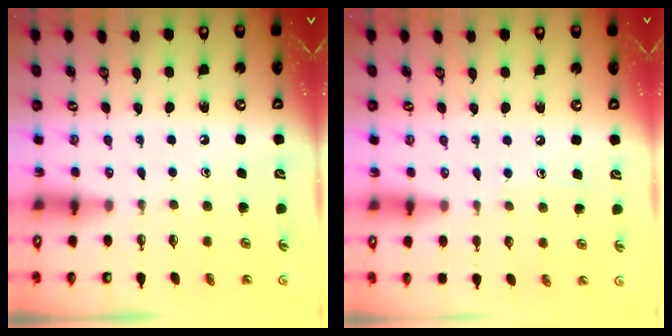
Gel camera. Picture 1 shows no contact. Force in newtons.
{"total": 3.9, "press": 3.8, "slide": 0.4}